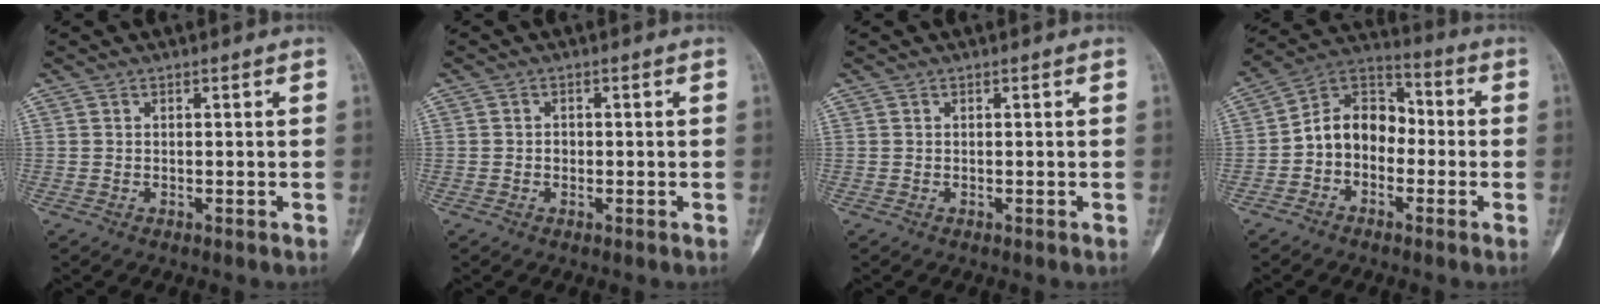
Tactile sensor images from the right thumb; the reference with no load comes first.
{"total": 1.2, "force": [-0.2, 1.1, 0.5], "torque": [-0.004, 0.004, -0.003]}
{"total": 0.0}
{"total": 10.8, "force": [-1.9, 8.3, 6.7], "torque": [-0.086, 0.045, -0.050]}